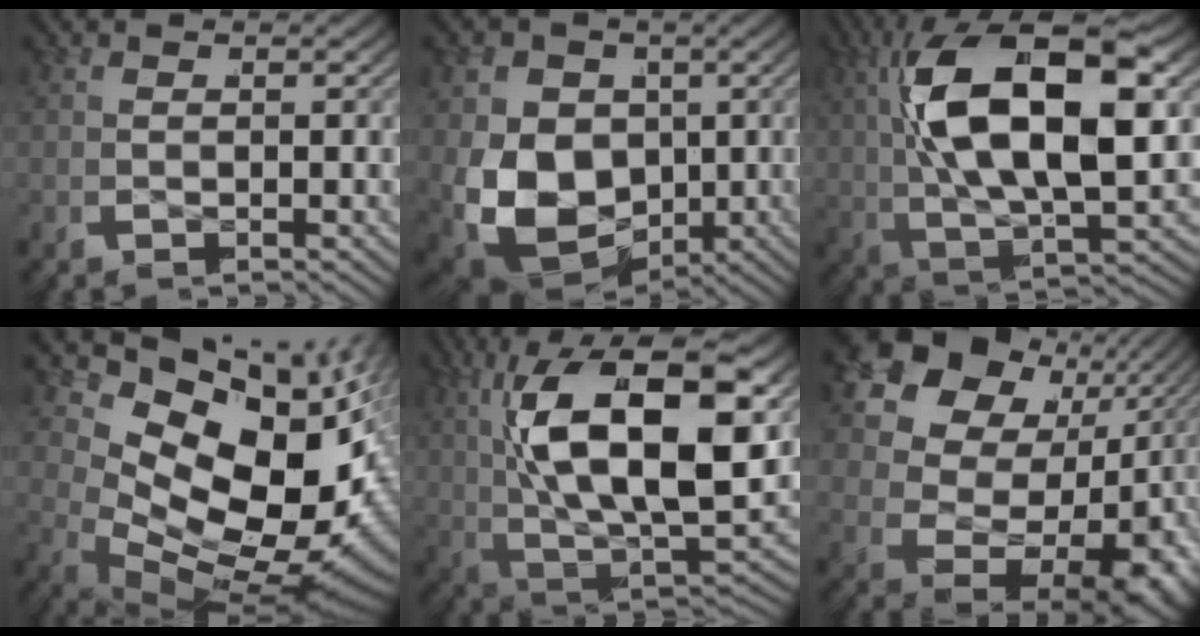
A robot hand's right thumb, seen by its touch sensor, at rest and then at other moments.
{"total": 17.4, "force": [-2.1, 13.8, 10.4], "torque": [-0.239, -0.064, -0.018]}
{"total": 17.3, "force": [0.9, 9.1, 14.6], "torque": [-0.296, -0.024, 0.027]}
{"total": 20.4, "force": [-0.9, 13.1, 15.7], "torque": [-0.264, -0.021, -0.003]}
{"total": 19.2, "force": [0.1, 10.8, 15.9], "torque": [-0.313, -0.049, 0.026]}
{"total": 20.5, "force": [0.1, 14.1, 14.9], "torque": [-0.292, -0.034, 0.023]}